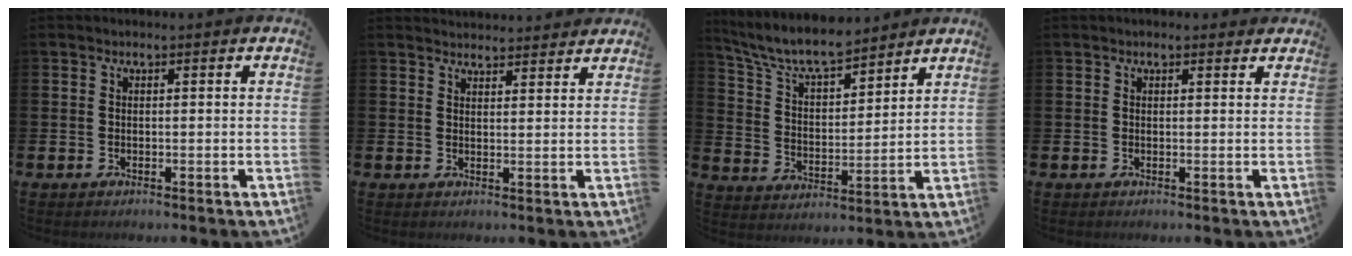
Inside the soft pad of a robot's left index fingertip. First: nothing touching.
{"total": 3.2, "force": [3.1, 0.5, -0.1], "torque": [0.004, -0.020, 0.055]}
{"total": 7.9, "force": [7.2, 1.6, 2.7], "torque": [-0.089, -0.040, 0.128]}
{"total": 0.9, "force": [0.8, 0.4, 0.2], "torque": [0.003, 0.002, 0.012]}